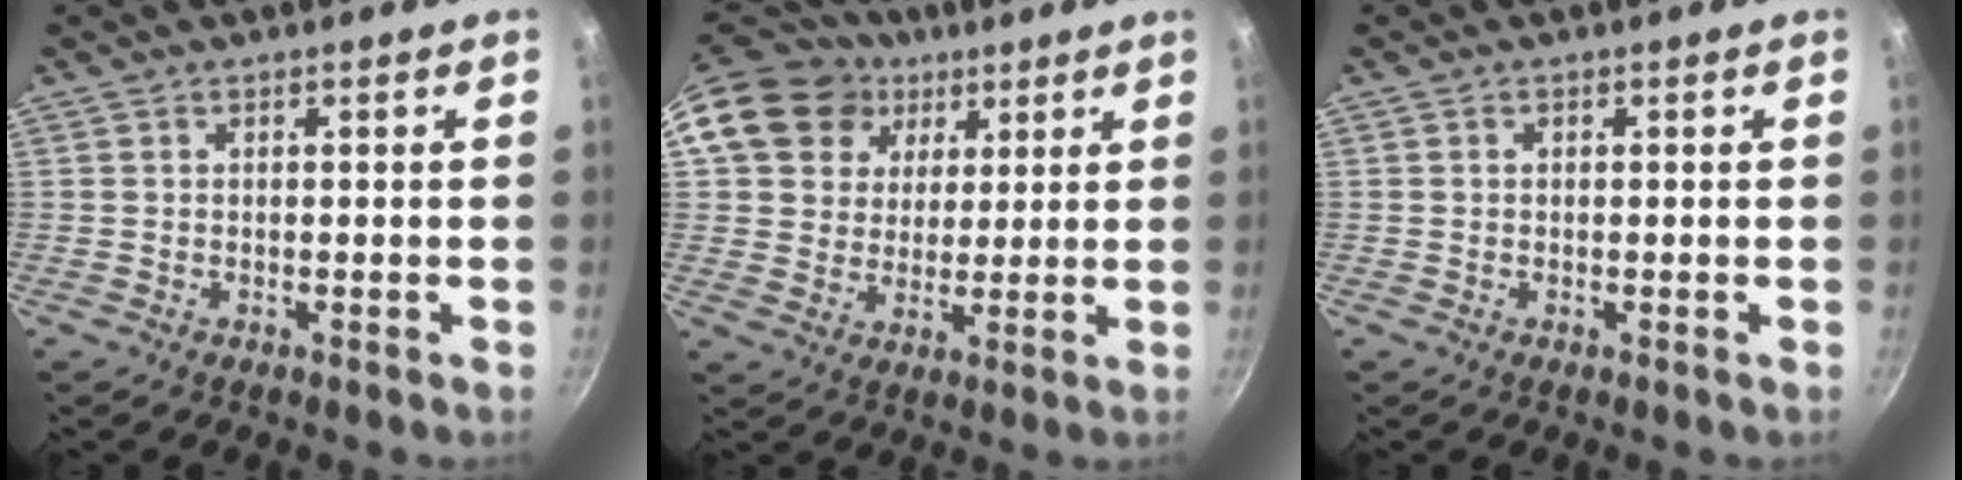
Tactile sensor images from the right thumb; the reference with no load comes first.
{"total": 15.4, "force": [6.6, 12.8, 5.2], "torque": [-0.076, 0.007, 0.113]}
{"total": 0.6, "force": [0.1, 0.5, 0.2], "torque": [-0.003, 0.004, 0.001]}